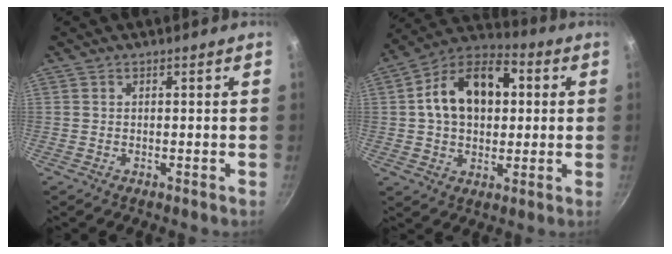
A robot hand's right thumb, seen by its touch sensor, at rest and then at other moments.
{"total": 16.7, "force": [2.7, 11.1, 12.3], "torque": [-0.173, 0.020, 0.036]}